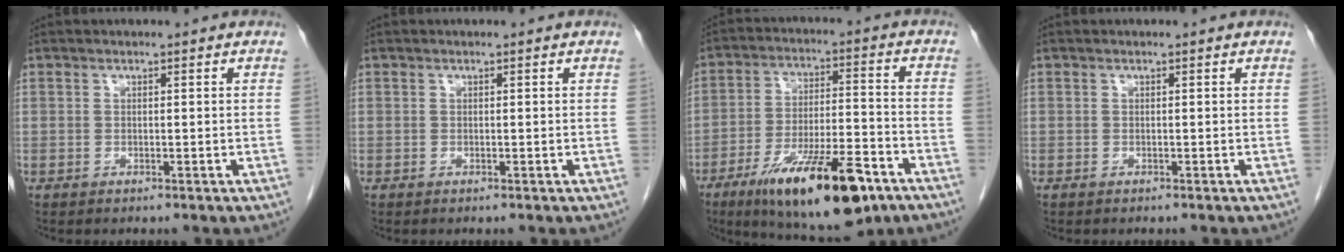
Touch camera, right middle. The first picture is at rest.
{"total": 0.0}
{"total": 18.6, "force": [-11.1, 4.3, 14.3], "torque": [-0.215, -0.019, -0.178]}
{"total": 0.0}